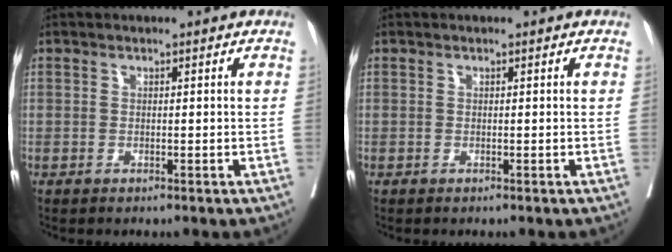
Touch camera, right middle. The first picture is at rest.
{"total": 0.0}